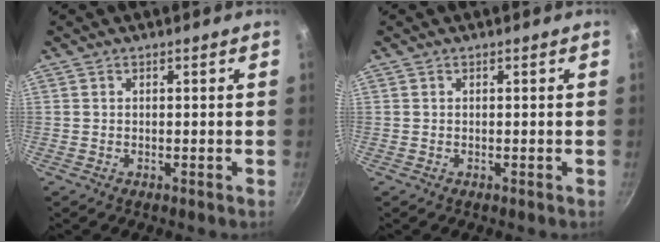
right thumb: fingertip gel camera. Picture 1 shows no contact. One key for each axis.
{"total": 0.0}